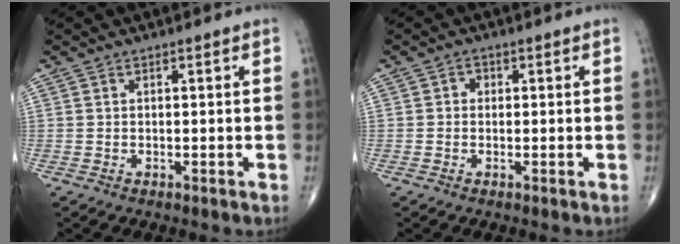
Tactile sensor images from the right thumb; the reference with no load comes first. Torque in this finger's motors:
{"motor_torque": [-0.05, 0.16, 0.31, 0.31, -0.04]}